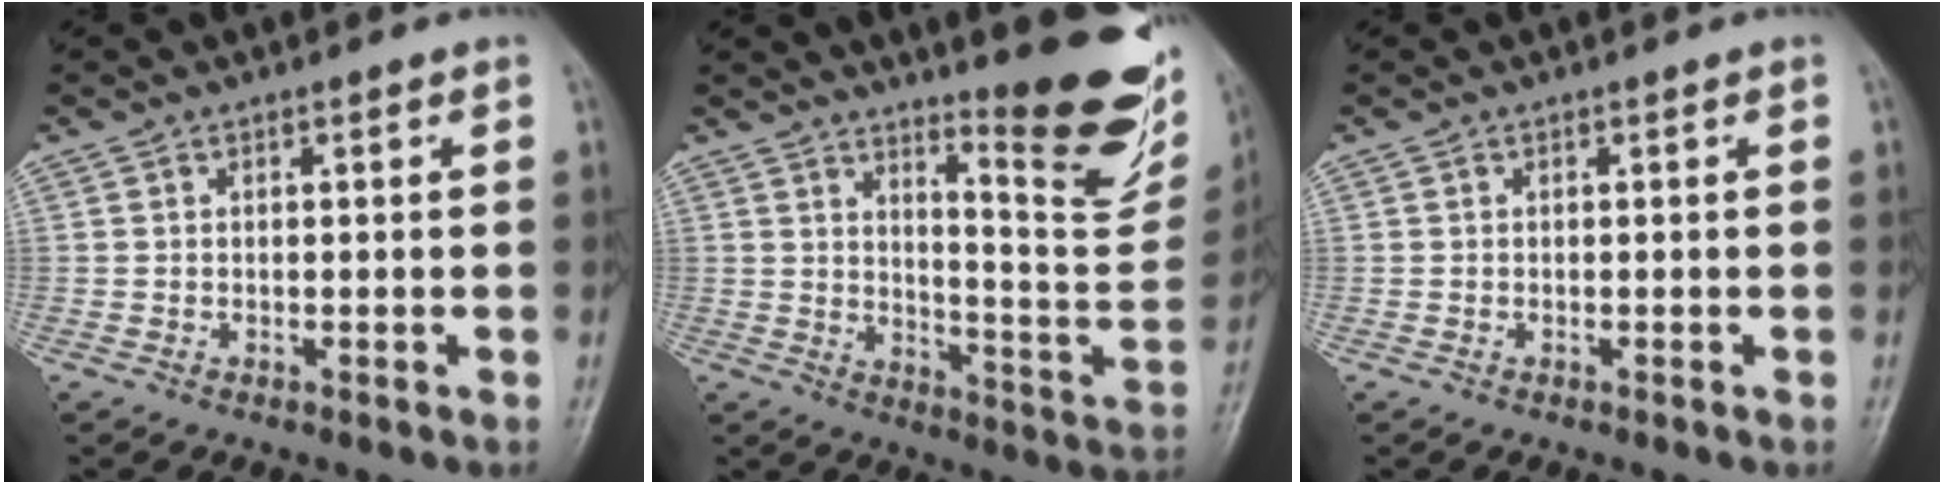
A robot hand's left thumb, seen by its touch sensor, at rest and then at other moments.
{"total": 20.2, "force": [13.0, 4.4, 14.8], "torque": [-0.155, -0.096, 0.182]}
{"total": 0.0}